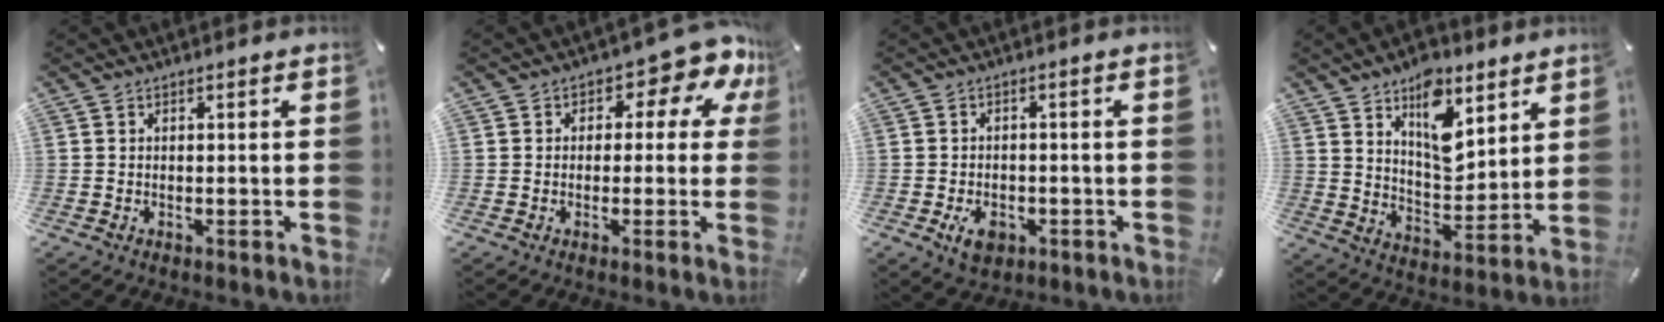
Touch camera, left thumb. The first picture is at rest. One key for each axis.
{"total": 8.7, "fx": 3.1, "fy": 4.9, "fz": 6.4, "tx": -0.078, "ty": -0.023, "tz": 0.050}
{"total": 5.0, "fx": -2.1, "fy": 3.5, "fz": 3.0, "tx": -0.058, "ty": 0.002, "tz": -0.041}
{"total": 14.0, "fx": 8.3, "fy": 7.9, "fz": 8.1, "tx": -0.108, "ty": -0.049, "tz": 0.147}